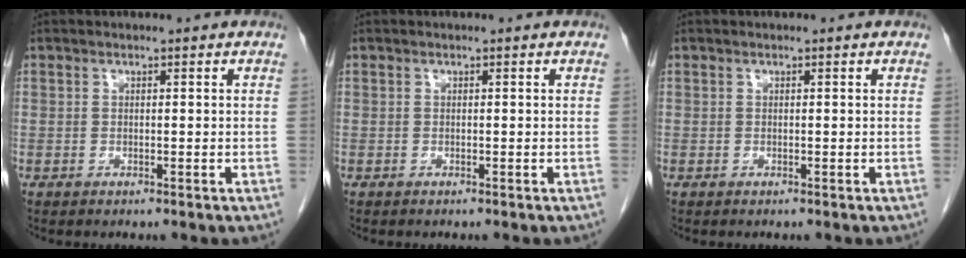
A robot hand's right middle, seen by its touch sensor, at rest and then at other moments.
{"total": 0.0}
{"total": 0.0}